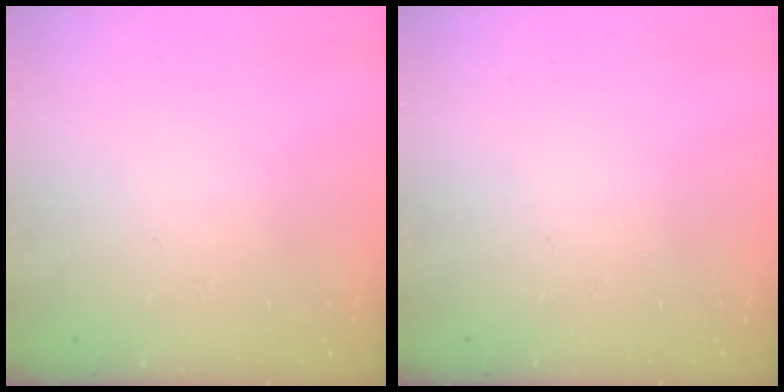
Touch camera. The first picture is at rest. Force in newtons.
{"total": 0.0}